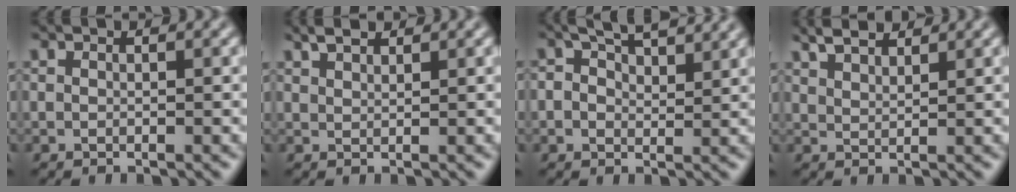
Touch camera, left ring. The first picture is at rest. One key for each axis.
{"total": 2.8, "fx": 2.2, "fy": 1.0, "fz": 1.5, "tx": -0.022, "ty": 0.027, "tz": 0.018}
{"total": 4.7, "fx": 3.1, "fy": 2.1, "fz": 3.0, "tx": -0.043, "ty": 0.025, "tz": 0.030}
{"total": 4.3, "fx": 3.5, "fy": 1.4, "fz": 2.2, "tx": -0.042, "ty": 0.033, "tz": 0.038}